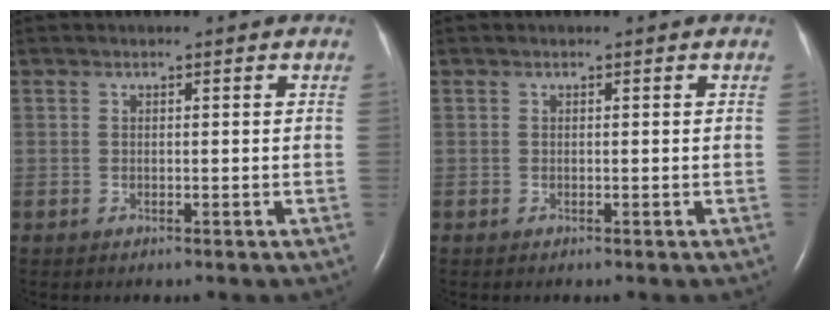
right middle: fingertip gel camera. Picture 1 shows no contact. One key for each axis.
{"total": 0.0}